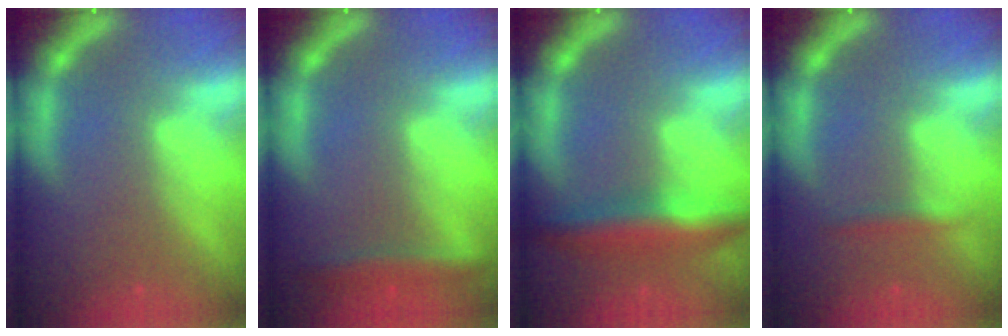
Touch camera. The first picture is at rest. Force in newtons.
{"total": 2.9}
{"total": 5.5}
{"total": 1.4}